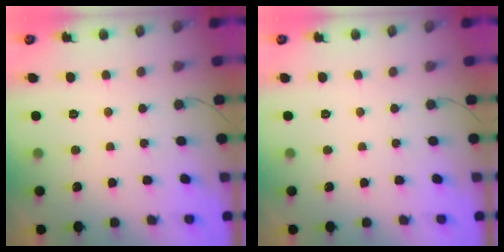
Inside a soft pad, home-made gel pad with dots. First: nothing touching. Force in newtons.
{"total": 0.0}